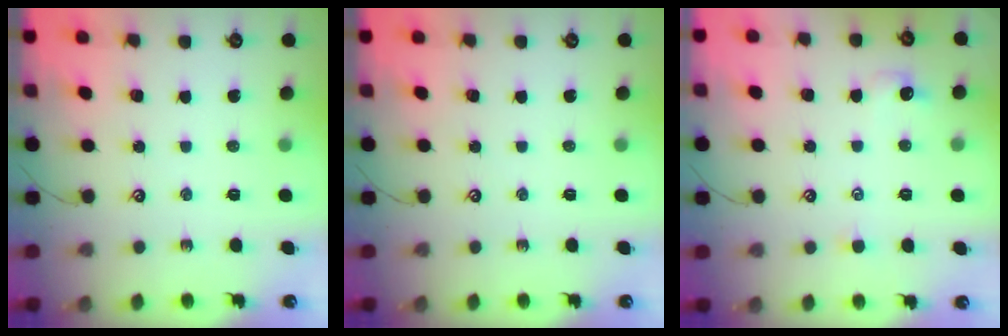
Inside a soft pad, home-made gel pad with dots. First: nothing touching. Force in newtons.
{"total": 0.0}
{"total": 1.6, "press": 1.4, "slide": 0.7}